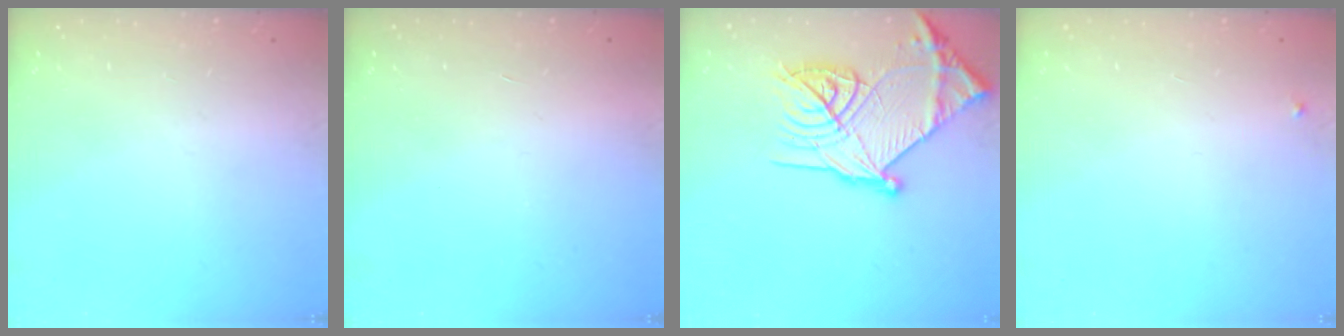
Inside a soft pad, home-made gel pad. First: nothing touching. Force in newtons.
{"total": 1.7, "press": 1.7, "slide": 0.1}
{"total": 23.6, "press": 23.5, "slide": 2.1}
{"total": 2.7, "press": 2.7, "slide": 0.2}